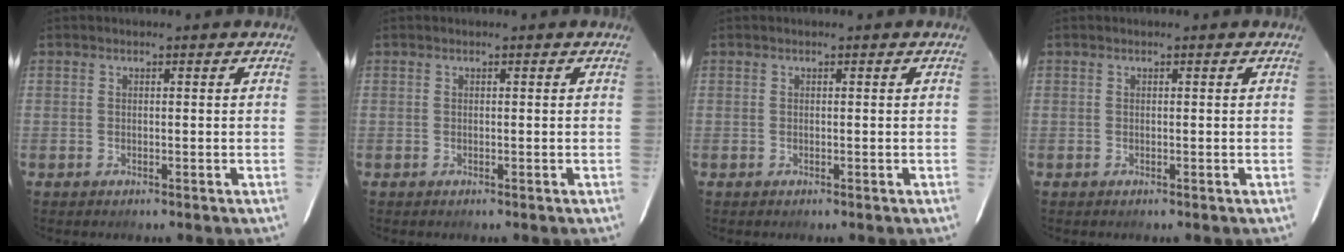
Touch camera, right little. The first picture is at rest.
{"total": 0.0}
{"total": 0.0}
{"total": 0.0}